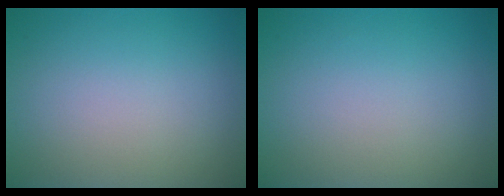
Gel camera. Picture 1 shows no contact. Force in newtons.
{"total": 0.0}